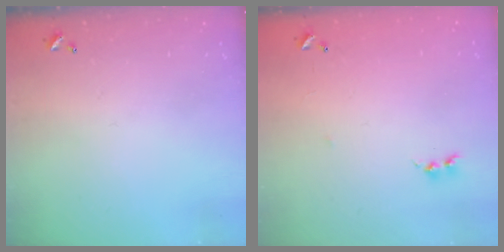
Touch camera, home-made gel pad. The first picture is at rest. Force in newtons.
{"total": 6.2, "press": 6.2, "slide": 0.7}